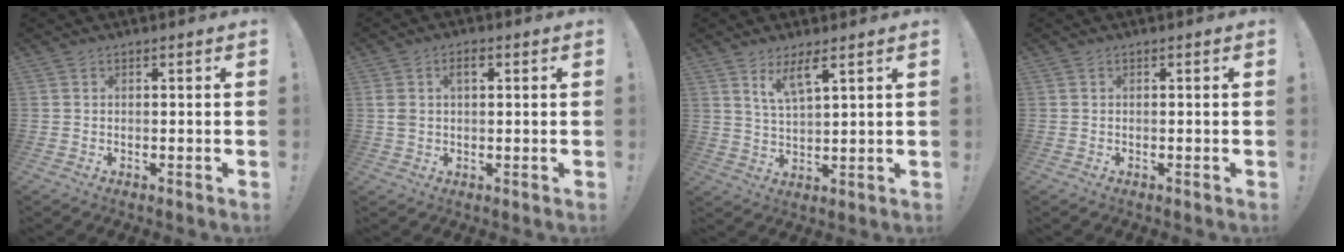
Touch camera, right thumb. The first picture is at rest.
{"total": 4.2, "force": [1.4, 2.5, 3.0], "torque": [-0.053, 0.005, 0.022]}
{"total": 6.9, "force": [4.6, 1.3, 5.0], "torque": [-0.095, -0.016, 0.078]}
{"total": 0.0}